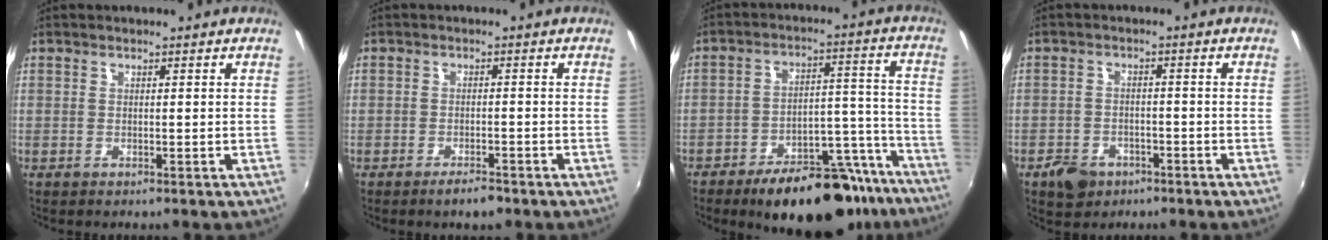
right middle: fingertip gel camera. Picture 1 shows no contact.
{"total": 2.9, "force": [-2.3, 1.0, 1.4], "torque": [-0.033, 0.000, -0.037]}
{"total": 21.5, "force": [-17.0, 8.4, 10.1], "torque": [-0.142, 0.043, -0.217]}
{"total": 5.7, "force": [-3.6, 3.9, 2.1], "torque": [-0.063, 0.003, -0.054]}